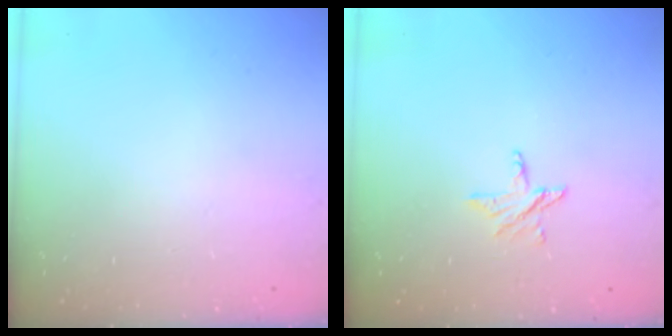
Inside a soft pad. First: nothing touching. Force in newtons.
{"total": 4.7, "press": 4.7, "slide": 0.4}